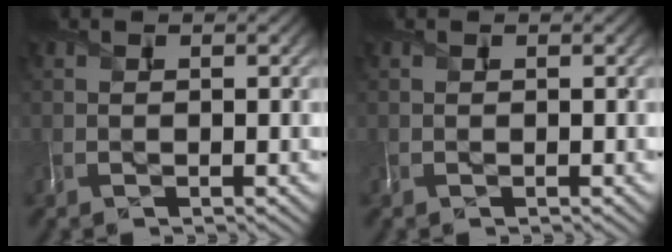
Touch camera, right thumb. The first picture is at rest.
{"total": 0.0}